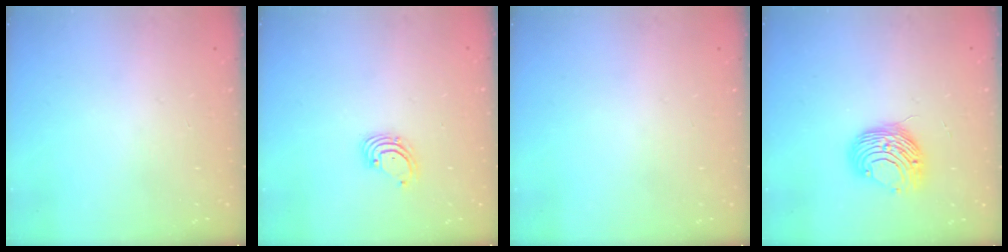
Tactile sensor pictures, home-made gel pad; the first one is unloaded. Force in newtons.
{"total": 1.8, "press": 1.8, "slide": 0.2}
{"total": 0.0}
{"total": 10.1, "press": 10.1, "slide": 0.7}